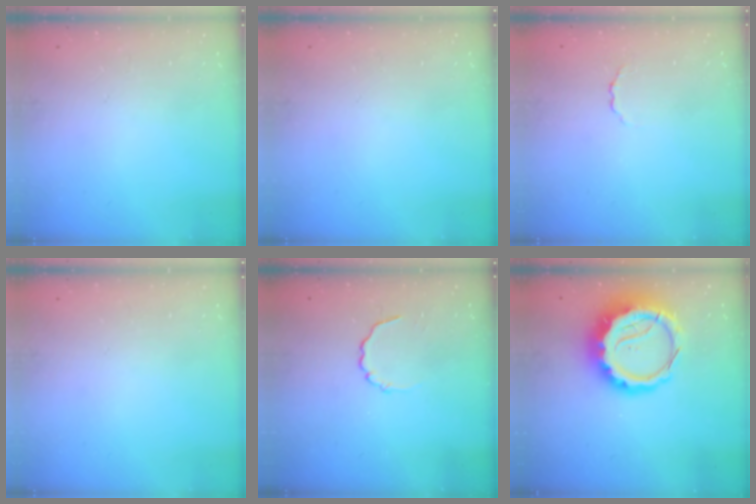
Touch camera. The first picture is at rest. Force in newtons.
{"total": 0.0}
{"total": 2.0, "press": 1.9, "slide": 0.4}
{"total": 0.0}
{"total": 3.1, "press": 3.0, "slide": 1.0}
{"total": 13.8, "press": 13.4, "slide": 3.0}